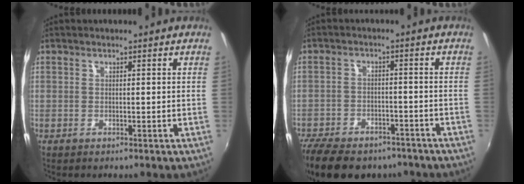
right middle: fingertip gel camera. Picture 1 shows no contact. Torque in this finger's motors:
{"motor_torque": [1.17, -0.97, 0.45, 0.12]}